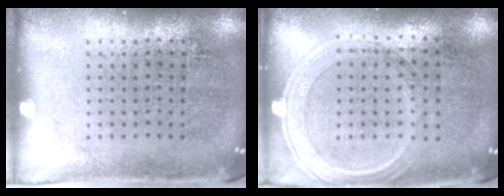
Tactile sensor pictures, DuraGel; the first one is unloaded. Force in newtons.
{"total": 0.7, "press": 0.7, "slide": 0.2}